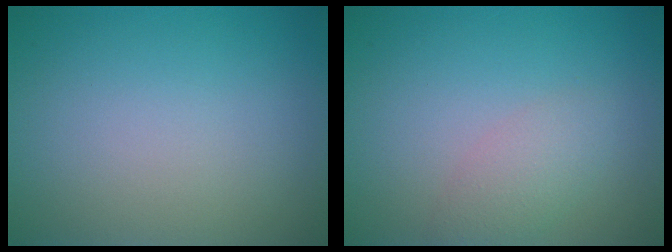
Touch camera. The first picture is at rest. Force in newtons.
{"total": 2.1, "press": 2.1, "slide": 0.1}